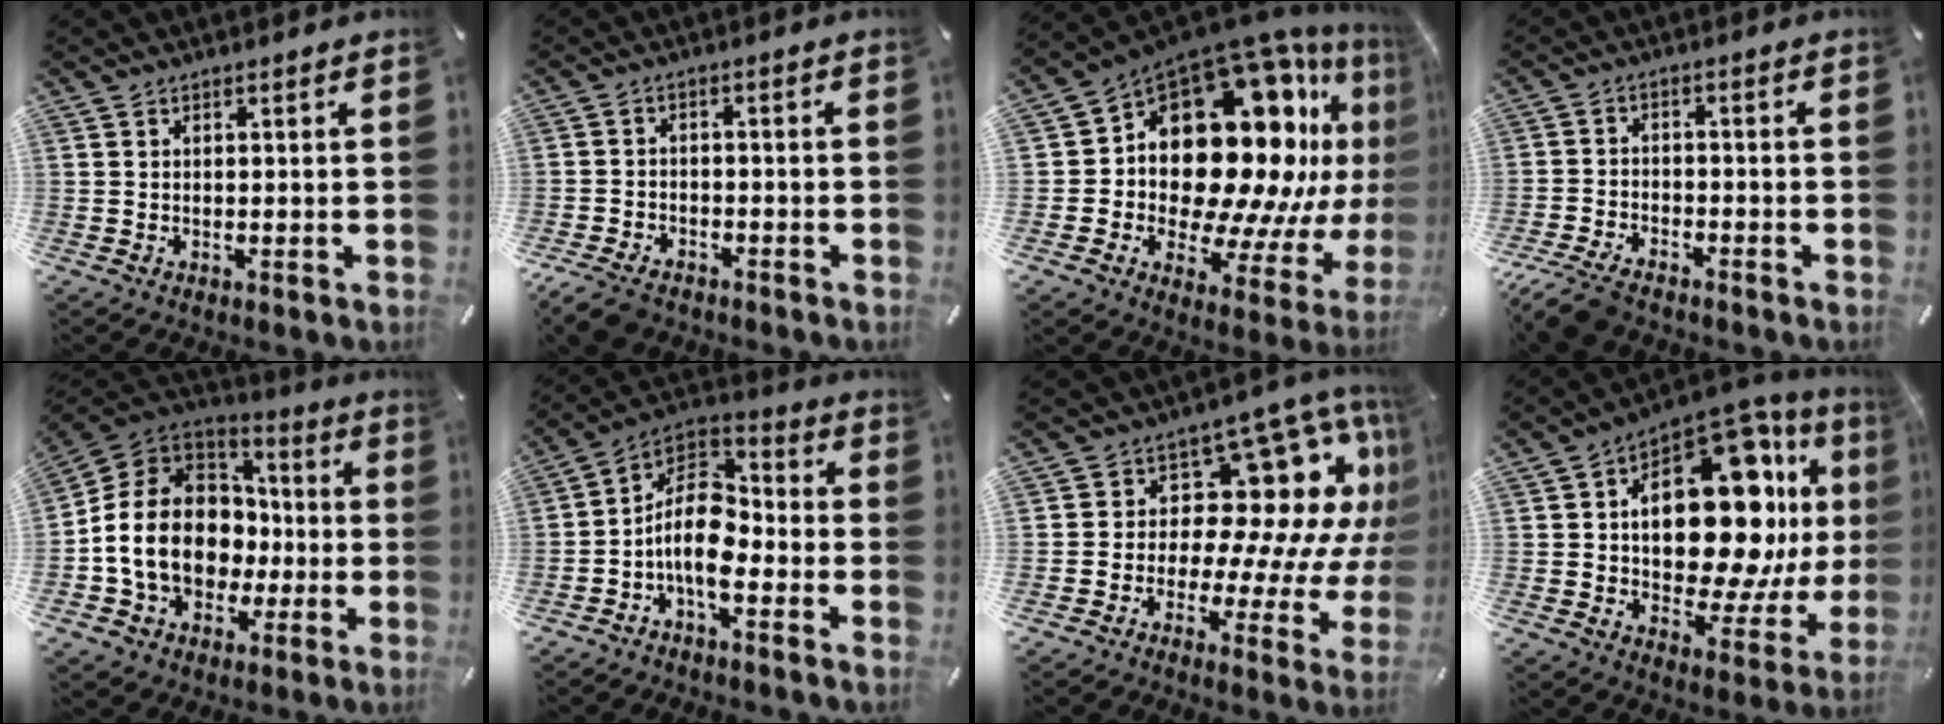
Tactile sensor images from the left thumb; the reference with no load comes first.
{"total": 5.5, "force": [-4.2, 2.8, 2.0], "torque": [-0.056, 0.012, -0.085]}
{"total": 23.2, "force": [8.0, 13.9, 16.7], "torque": [-0.236, -0.106, 0.163]}
{"total": 6.6, "force": [-5.5, 2.6, 2.7], "torque": [-0.061, 0.020, -0.106]}
{"total": 15.9, "force": [-2.8, 13.4, 8.1], "torque": [-0.183, 0.018, -0.043]}
{"total": 11.9, "force": [-4.4, 7.1, 8.4], "torque": [-0.179, 0.013, -0.083]}
{"total": 18.6, "force": [6.1, 11.6, 13.2], "torque": [-0.174, -0.057, 0.102]}
{"total": 26.0, "force": [5.5, 13.9, 21.2], "torque": [-0.344, -0.045, 0.090]}